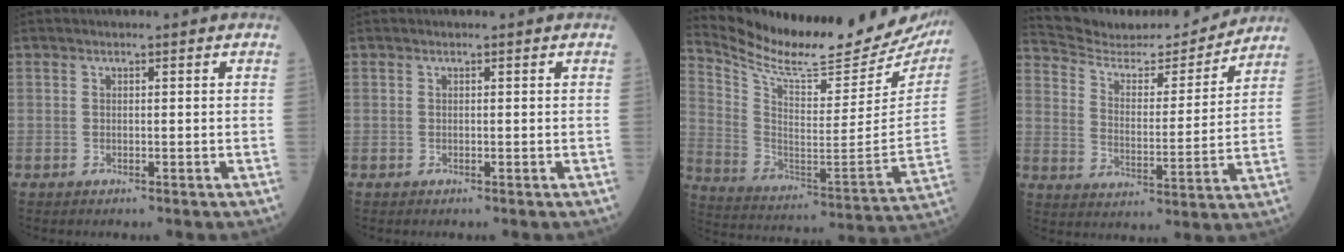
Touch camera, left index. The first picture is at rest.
{"total": 0.0}
{"total": 24.7, "force": [23.0, 3.2, 8.6], "torque": [-0.161, -0.099, 0.330]}
{"total": 16.5, "force": [16.0, 1.8, 3.8], "torque": [-0.068, -0.015, 0.245]}